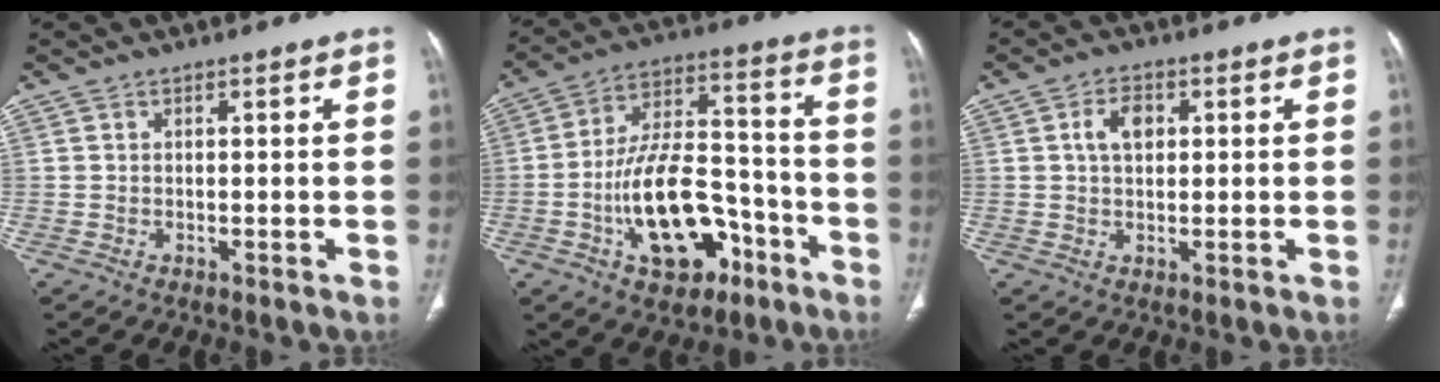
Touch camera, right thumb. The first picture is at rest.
{"total": 18.3, "force": [-7.6, 10.1, 13.2], "torque": [-0.199, 0.060, -0.118]}
{"total": 3.7, "force": [1.1, 2.4, 2.7], "torque": [-0.044, 0.002, 0.020]}